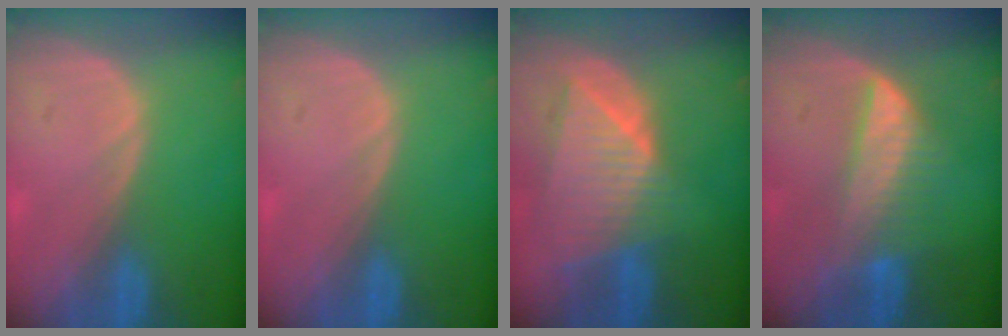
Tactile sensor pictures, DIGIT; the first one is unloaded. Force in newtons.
{"total": 0.0}
{"total": 8.9, "press": 7.8, "slide": 4.2}
{"total": 6.3, "press": 6.2, "slide": 1.0}